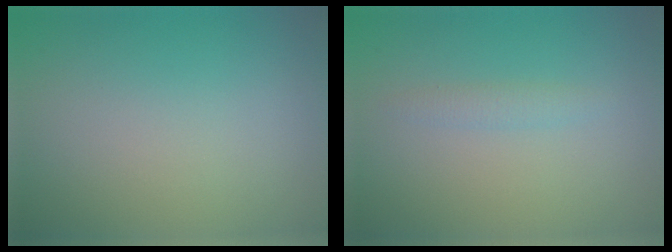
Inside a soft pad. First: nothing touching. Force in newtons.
{"total": 1.0, "press": 1.0, "slide": 0.0}